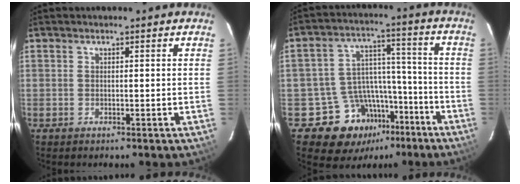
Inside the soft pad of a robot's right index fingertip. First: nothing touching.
{"total": 13.2, "force": [-8.4, 9.6, 3.4], "torque": [-0.061, 0.054, -0.116]}